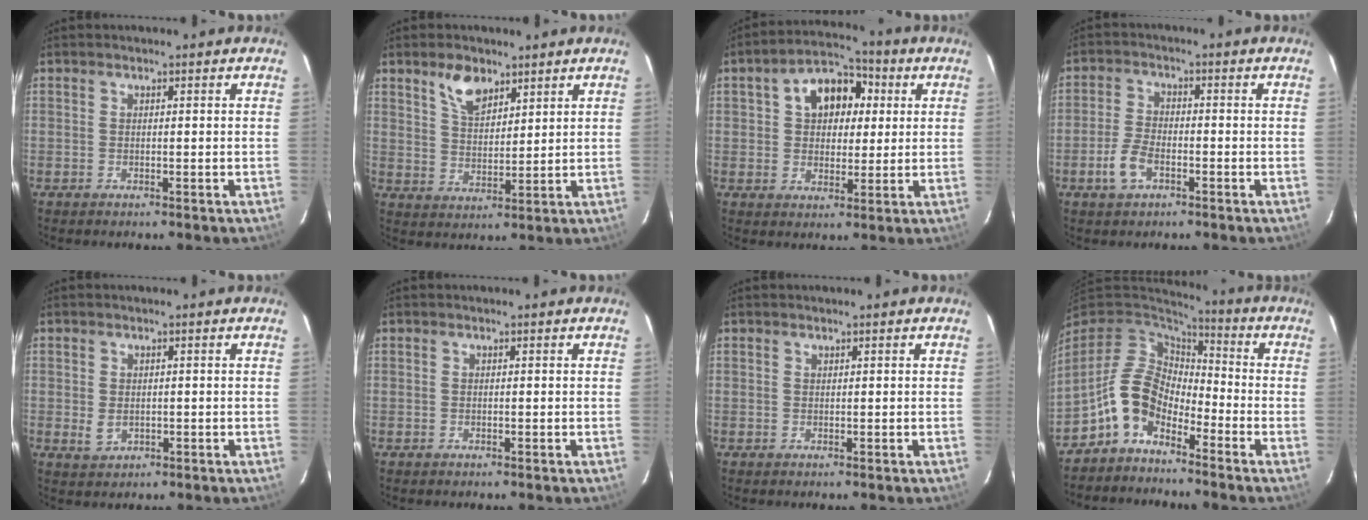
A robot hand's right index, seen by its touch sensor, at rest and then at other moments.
{"total": 6.6, "force": [4.4, 3.3, 3.7], "torque": [-0.062, 0.005, 0.083]}
{"total": 10.5, "force": [2.9, 7.5, 6.8], "torque": [-0.118, 0.039, 0.047]}
{"total": 5.5, "force": [-2.7, 2.9, 3.8], "torque": [-0.089, 0.002, -0.051]}
{"total": 2.6, "force": [-0.2, 2.1, 1.5], "torque": [-0.029, -0.001, 0.000]}
{"total": 0.0}
{"total": 0.0}
{"total": 10.3, "force": [-5.7, 6.3, 5.7], "torque": [-0.120, 0.024, -0.119]}